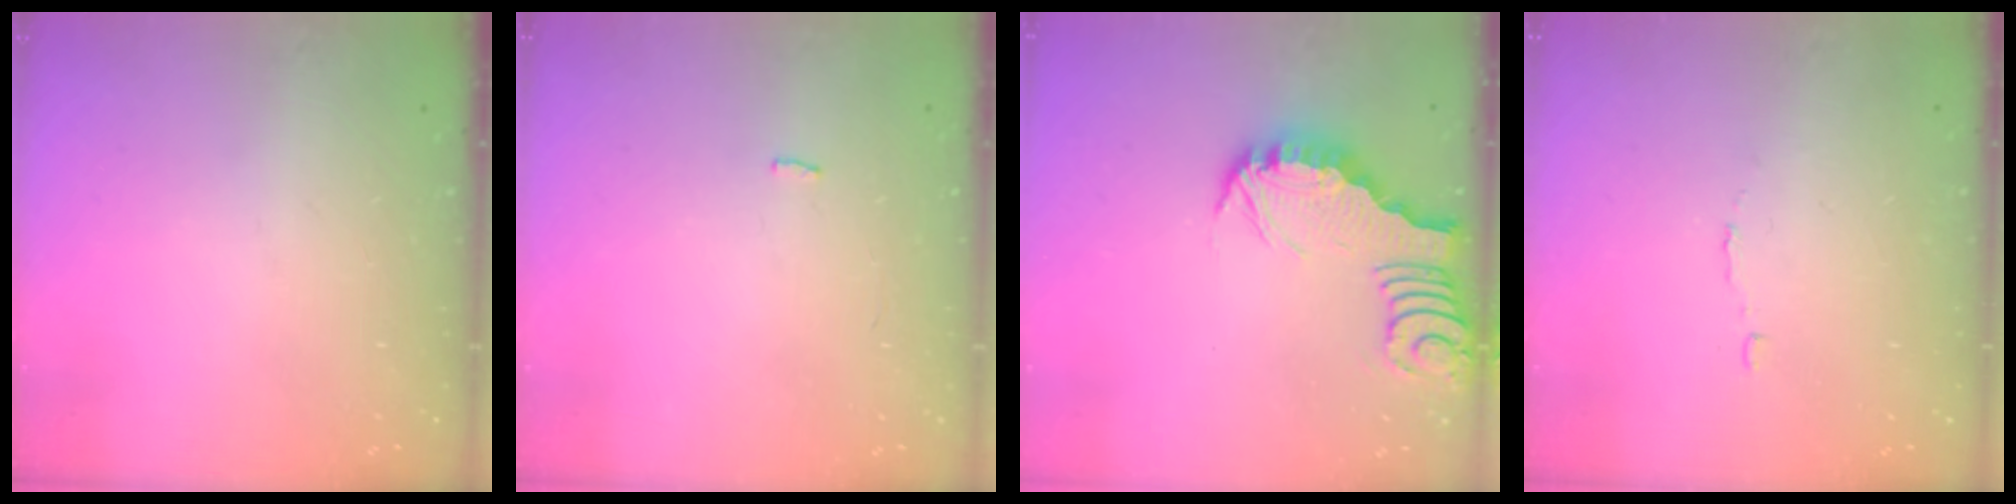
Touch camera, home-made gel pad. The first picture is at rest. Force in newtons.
{"total": 2.0, "press": 2.0, "slide": 0.3}
{"total": 2.9, "press": 2.9, "slide": 0.3}
{"total": 1.9, "press": 1.9, "slide": 0.1}